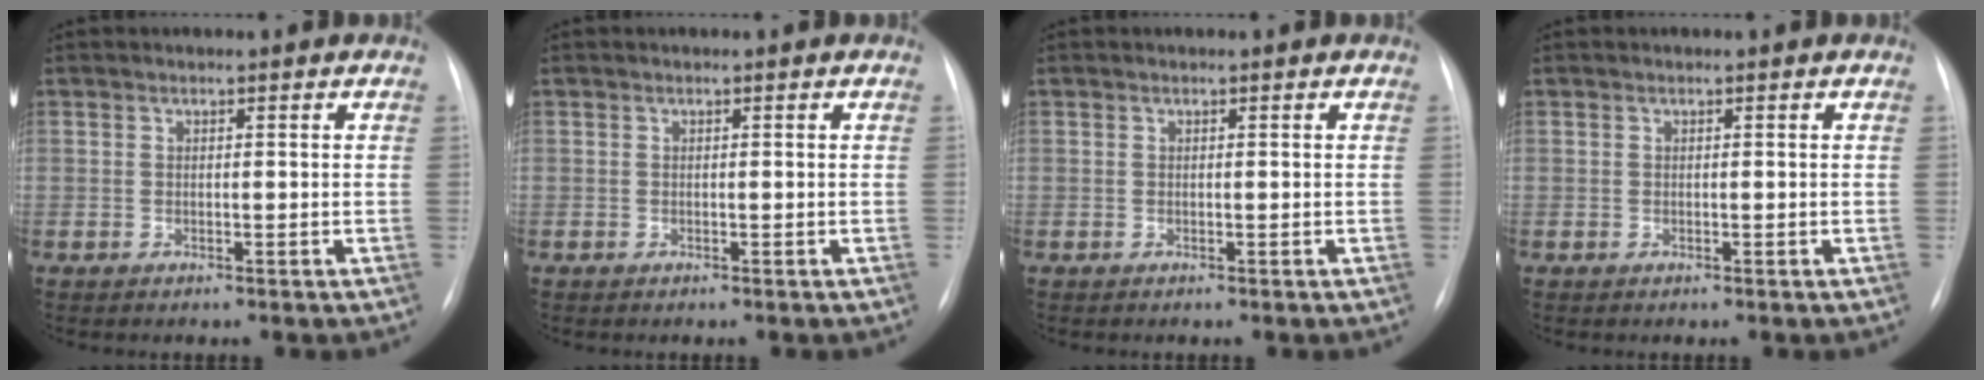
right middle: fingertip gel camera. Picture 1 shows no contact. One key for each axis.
{"total": 0.0}
{"total": 0.0}
{"total": 0.0}